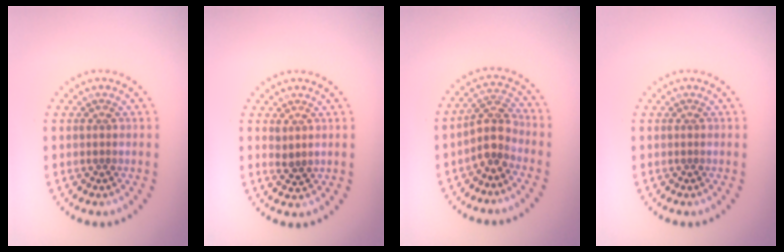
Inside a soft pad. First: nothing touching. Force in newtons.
{"total": 1.2, "press": 1.0, "slide": 0.5}
{"total": 2.9, "press": 2.3, "slide": 1.7}
{"total": 0.0}